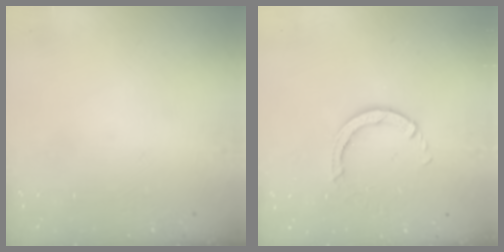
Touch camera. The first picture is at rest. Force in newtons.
{"total": 3.0, "press": 3.0, "slide": 0.4}